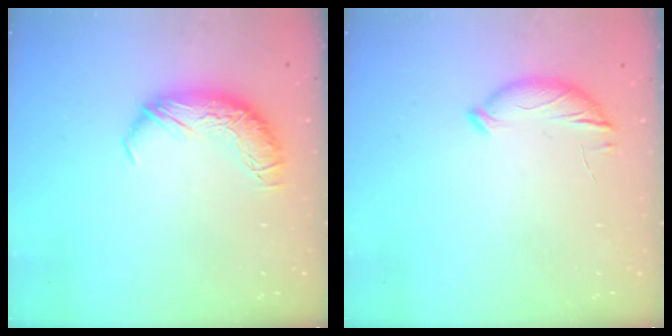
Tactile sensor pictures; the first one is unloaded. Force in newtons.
{"total": 6.3, "press": 6.3, "slide": 0.2}